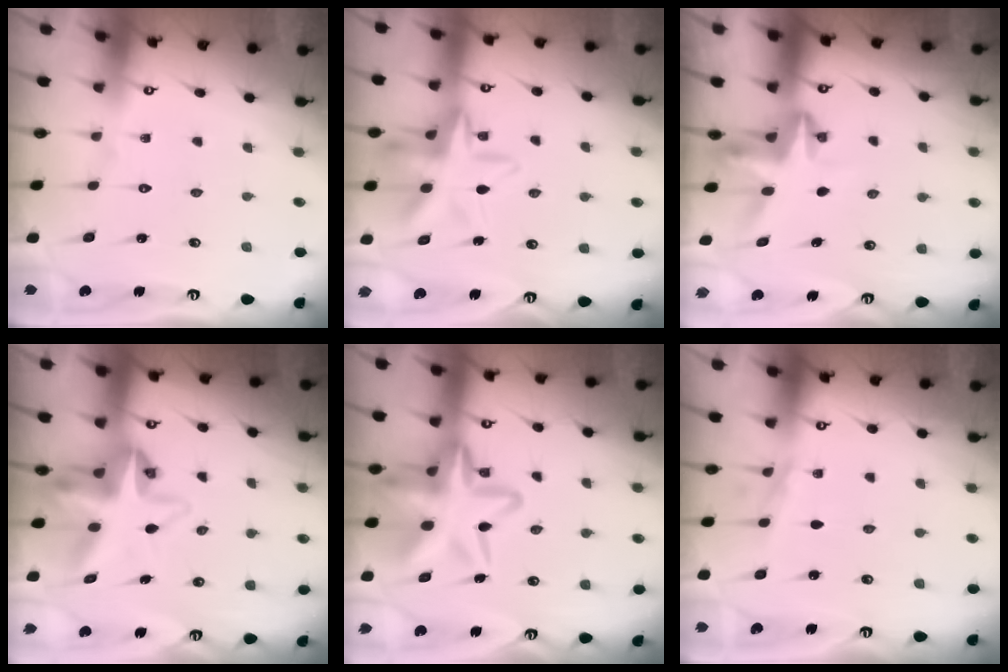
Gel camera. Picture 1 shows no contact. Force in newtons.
{"total": 12.3, "press": 12.2, "slide": 1.9}
{"total": 3.9, "press": 3.8, "slide": 0.3}
{"total": 8.1, "press": 7.8, "slide": 1.9}
{"total": 18.3, "press": 18.2, "slide": 1.9}
{"total": 2.9, "press": 2.7, "slide": 1.1}